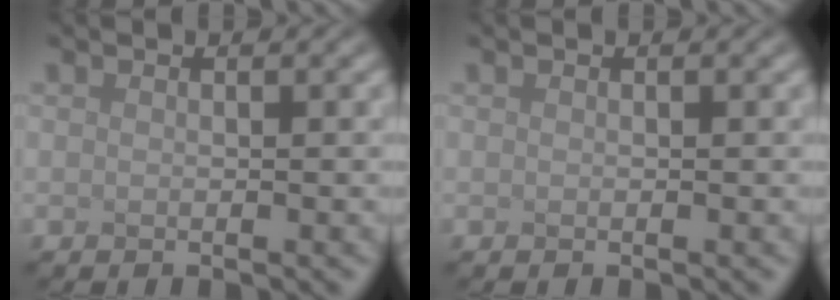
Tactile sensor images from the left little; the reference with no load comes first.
{"total": 0.0}